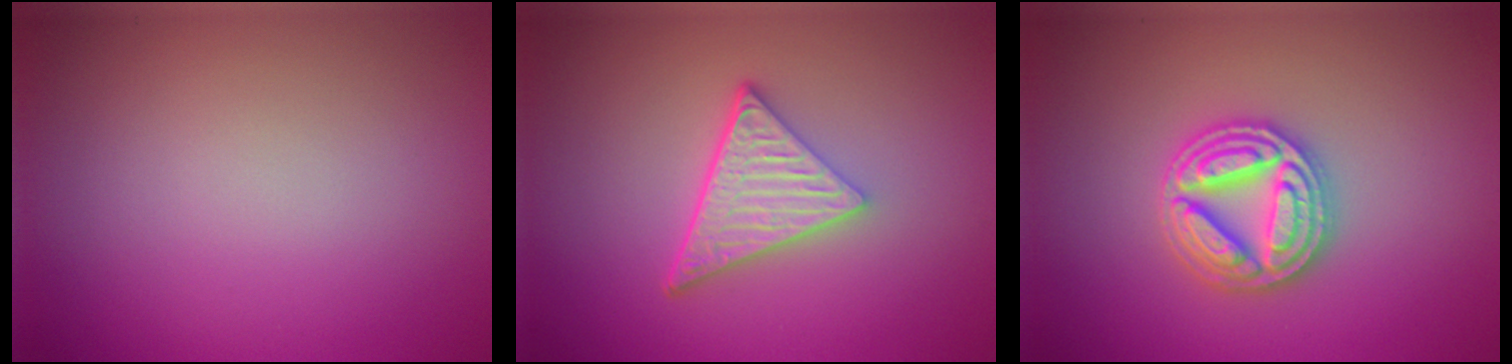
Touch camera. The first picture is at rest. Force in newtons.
{"total": 4.9, "press": 3.5, "slide": 3.4}
{"total": 4.5, "press": 4.4, "slide": 0.7}